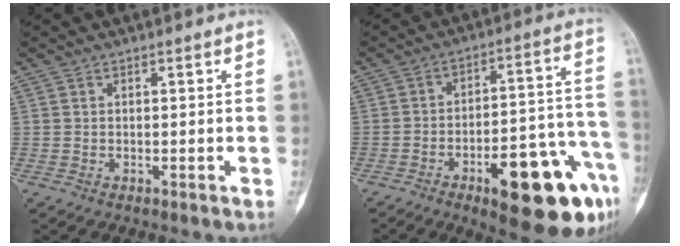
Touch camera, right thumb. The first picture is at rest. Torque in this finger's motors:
{"motor_torque": [2.37, 1.83, 1.40, -1.36, 0.15]}